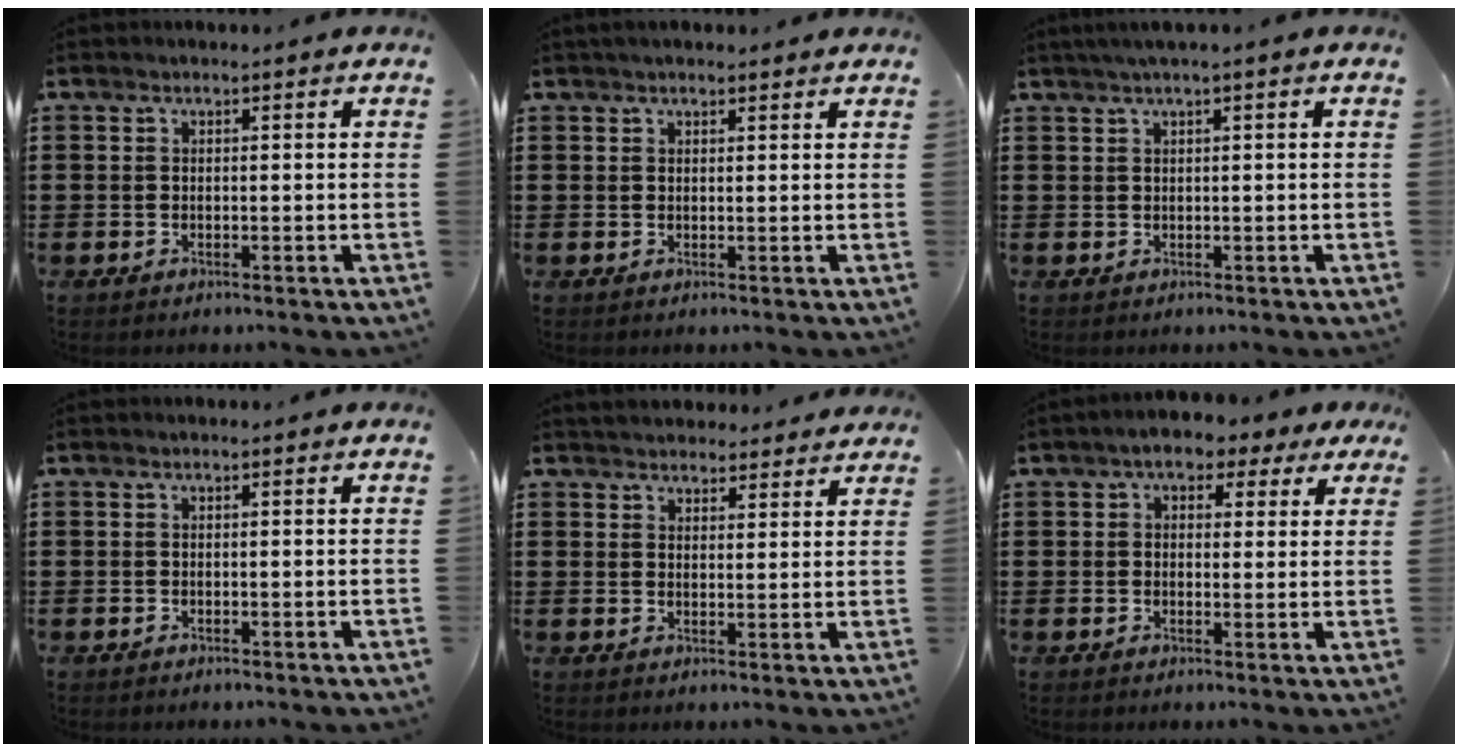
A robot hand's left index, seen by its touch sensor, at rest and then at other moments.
{"total": 1.4, "force": [1.2, 0.3, 0.5], "torque": [-0.011, 0.004, 0.024]}
{"total": 1.3, "force": [0.4, -0.1, 1.2], "torque": [-0.020, -0.001, 0.008]}
{"total": 0.0}
{"total": 3.1, "force": [3.1, 0.5, 0.0], "torque": [-0.009, -0.009, 0.059]}
{"total": 4.1, "force": [2.6, 2.1, 2.4], "torque": [-0.050, 0.005, 0.043]}